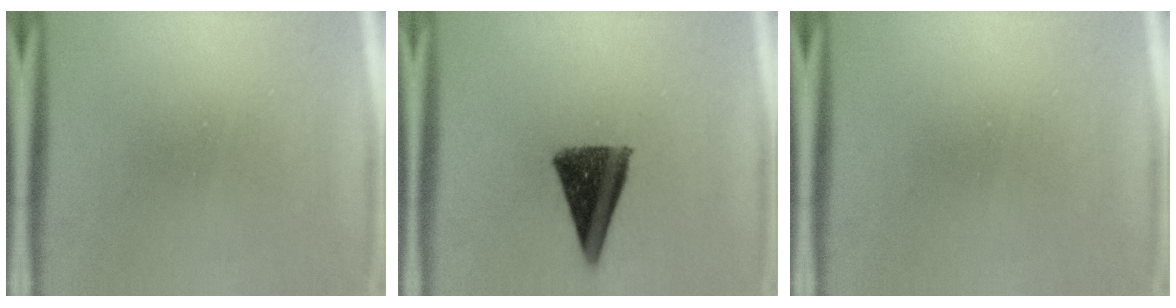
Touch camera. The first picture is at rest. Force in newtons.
{"total": 10.4}
{"total": 0.0}